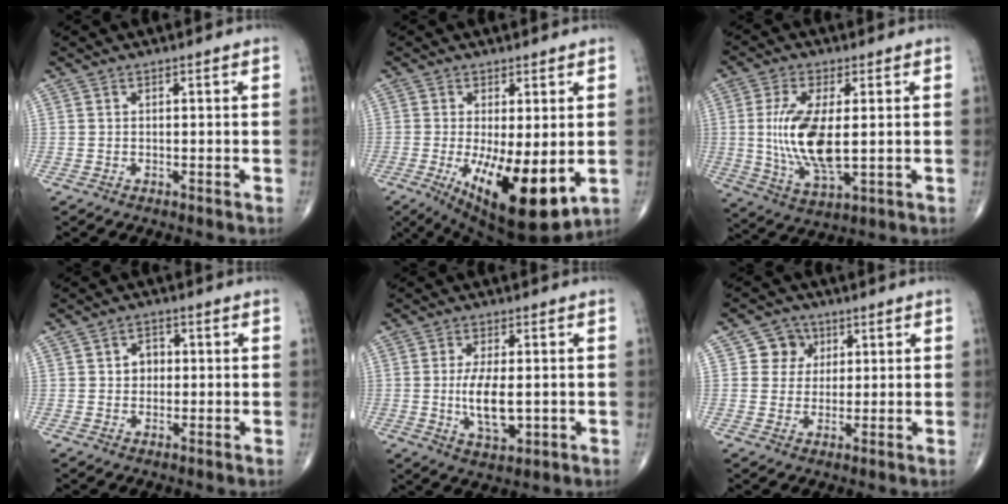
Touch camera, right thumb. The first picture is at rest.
{"total": 15.1, "force": [-3.2, 5.2, 13.8], "torque": [-0.217, -0.033, -0.031]}
{"total": 13.0, "force": [0.5, 5.0, 11.9], "torque": [-0.249, -0.019, 0.017]}
{"total": 3.3, "force": [0.3, 2.8, 1.8], "torque": [-0.009, 0.006, 0.001]}
{"total": 8.4, "force": [-0.6, 3.6, 7.5], "torque": [-0.133, -0.015, -0.006]}
{"total": 5.3, "force": [1.7, 4.9, 1.0], "torque": [0.016, 0.001, 0.023]}